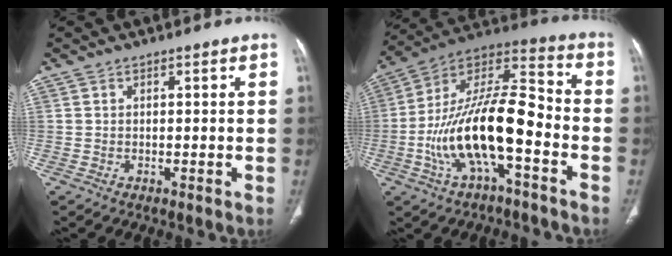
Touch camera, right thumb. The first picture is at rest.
{"total": 20.3, "force": [-6.0, 7.6, 17.8], "torque": [-0.325, 0.063, -0.105]}